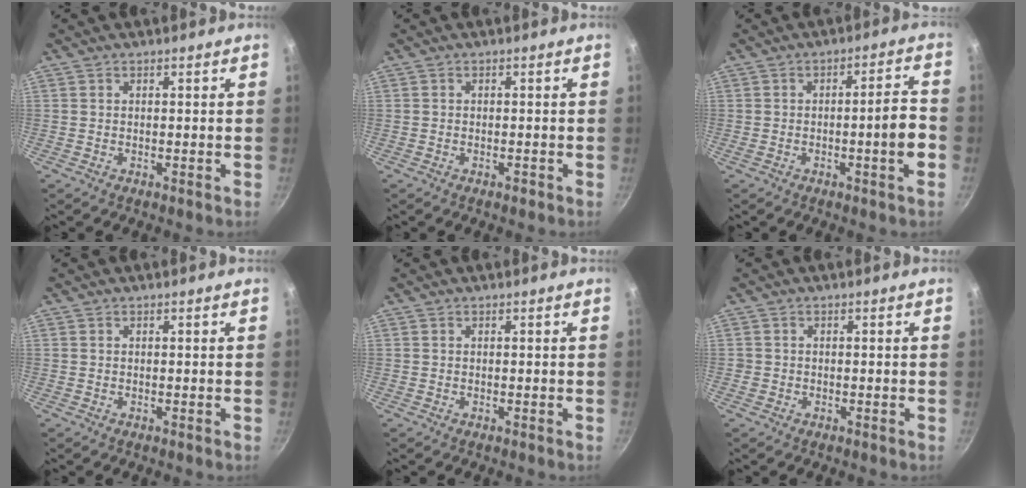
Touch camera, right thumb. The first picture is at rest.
{"total": 0.9, "force": [-0.6, 0.5, 0.5], "torque": [-0.011, 0.004, -0.008]}
{"total": 6.9, "force": [-2.0, 0.9, 6.6], "torque": [-0.088, 0.025, -0.026]}
{"total": 0.0}
{"total": 0.0}
{"total": 0.8, "force": [-0.3, 0.8, 0.1], "torque": [-0.001, 0.001, -0.006]}